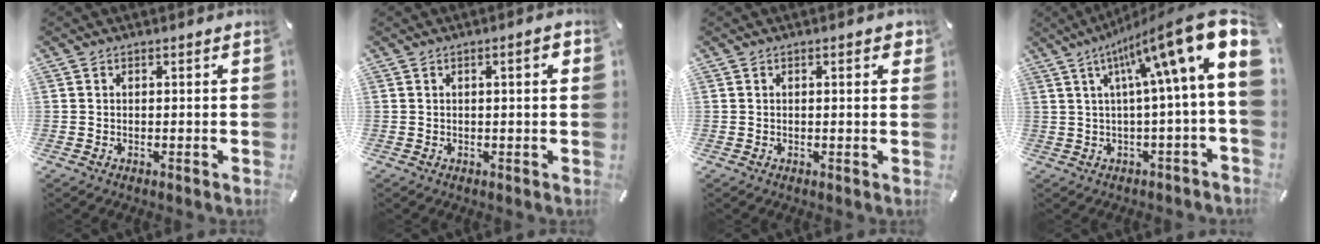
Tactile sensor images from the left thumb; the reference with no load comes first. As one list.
[{"total": 2.7, "force": [0.6, 0.4, 2.6], "torque": [-0.042, 0.002, 0.006]}, {"total": 2.1, "force": [0.6, 0.6, 1.9], "torque": [-0.023, -0.002, 0.005]}, {"total": 18.1, "force": [7.9, 1.9, 16.1], "torque": [-0.254, -0.068, 0.117]}]